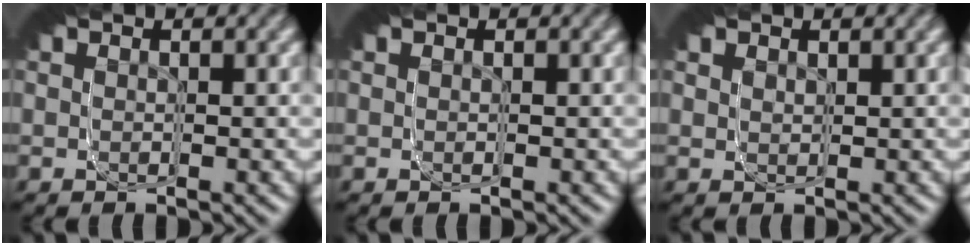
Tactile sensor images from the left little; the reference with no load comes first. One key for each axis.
{"total": 0.0}
{"total": 1.1, "fx": 0.7, "fy": 0.8, "fz": 0.0, "tx": -0.007, "ty": 0.005, "tz": 0.008}